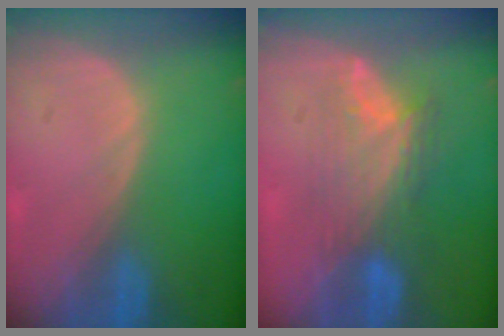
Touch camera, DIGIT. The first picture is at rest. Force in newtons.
{"total": 7.4, "press": 7.1, "slide": 1.9}